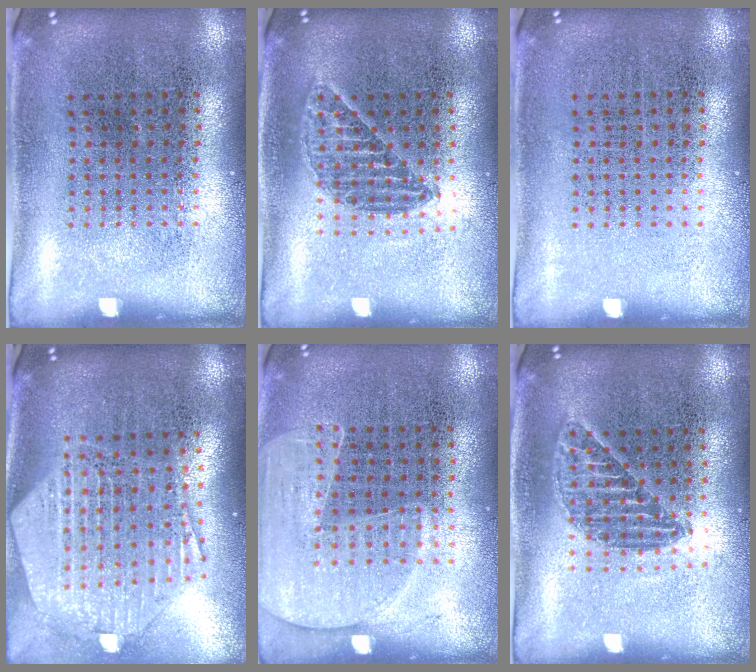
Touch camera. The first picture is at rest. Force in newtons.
{"total": 1.2, "press": 1.1, "slide": 0.5}
{"total": 0.0}
{"total": 2.7, "press": 2.2, "slide": 1.6}
{"total": 1.6, "press": 1.4, "slide": 0.7}
{"total": 1.2, "press": 1.1, "slide": 0.4}